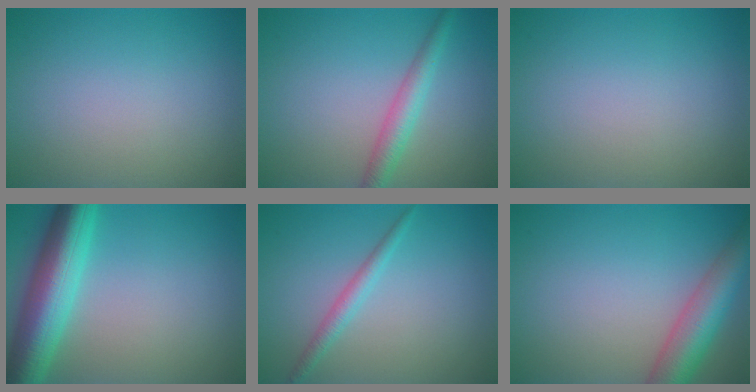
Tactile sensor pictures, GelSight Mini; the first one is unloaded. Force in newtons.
{"total": 2.8, "press": 2.8, "slide": 0.0}
{"total": 0.0}
{"total": 8.4, "press": 8.4, "slide": 0.2}
{"total": 1.7, "press": 1.7, "slide": 0.0}
{"total": 6.1, "press": 6.1, "slide": 0.5}